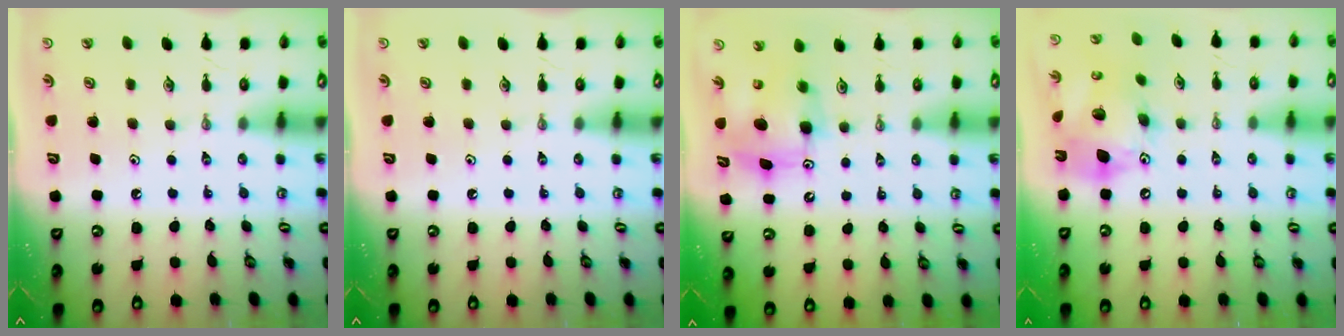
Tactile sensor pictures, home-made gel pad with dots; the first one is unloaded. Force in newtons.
{"total": 0.0}
{"total": 10.0, "press": 10.0, "slide": 0.5}
{"total": 18.1, "press": 17.8, "slide": 3.6}